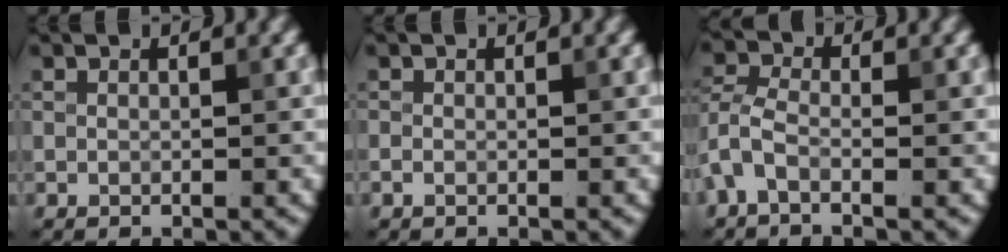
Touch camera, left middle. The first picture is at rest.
{"total": 0.6, "force": [-0.2, 0.5, 0.3], "torque": [-0.006, -0.002, -0.004]}
{"total": 2.8, "force": [-1.3, 1.5, 2.0], "torque": [-0.054, 0.004, -0.043]}